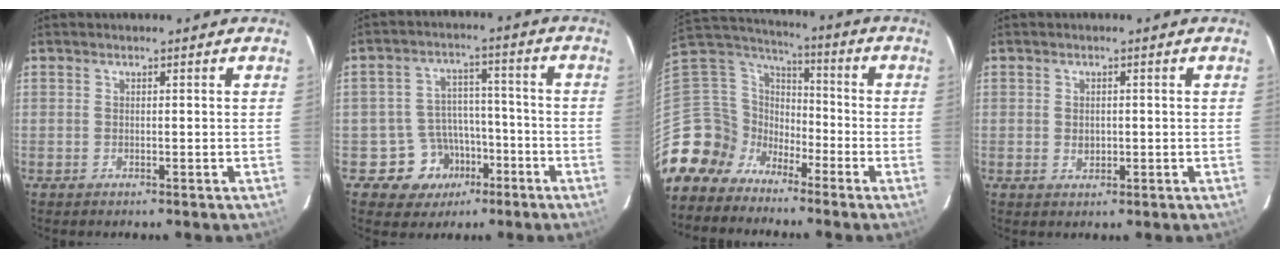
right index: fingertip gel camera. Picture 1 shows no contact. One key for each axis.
{"total": 8.8, "fx": -4.7, "fy": 7.3, "fz": 1.2, "tx": -0.037, "ty": 0.036, "tz": -0.058}
{"total": 12.7, "fx": -9.2, "fy": 8.6, "fz": 1.5, "tx": -0.065, "ty": 0.038, "tz": -0.189}
{"total": 1.8, "fx": -0.1, "fy": 1.5, "fz": 1.0, "tx": -0.015, "ty": 0.002, "tz": -0.002}